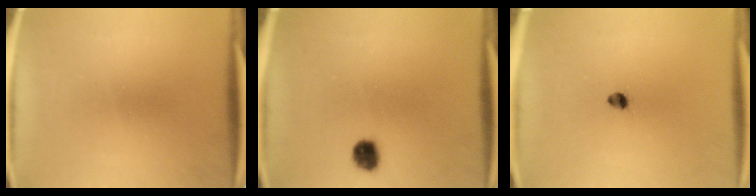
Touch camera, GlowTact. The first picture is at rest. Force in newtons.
{"total": 4.2}
{"total": 2.0}